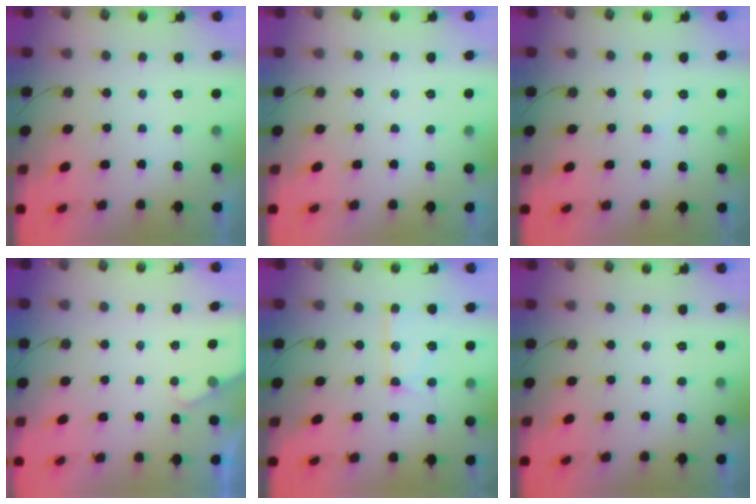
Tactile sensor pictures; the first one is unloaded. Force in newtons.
{"total": 2.8, "press": 2.8, "slide": 0.4}
{"total": 7.2, "press": 7.2, "slide": 0.7}
{"total": 1.7, "press": 1.6, "slide": 0.2}
{"total": 11.1, "press": 11.1, "slide": 0.8}
{"total": 0.0}